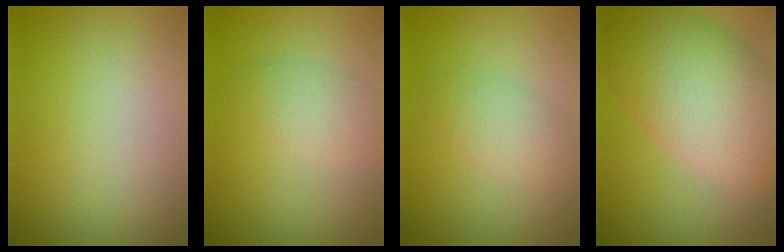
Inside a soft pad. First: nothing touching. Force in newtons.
{"total": 2.5, "press": 2.5, "slide": 0.1}
{"total": 2.7, "press": 2.7, "slide": 0.1}
{"total": 11.8, "press": 11.8, "slide": 0.6}